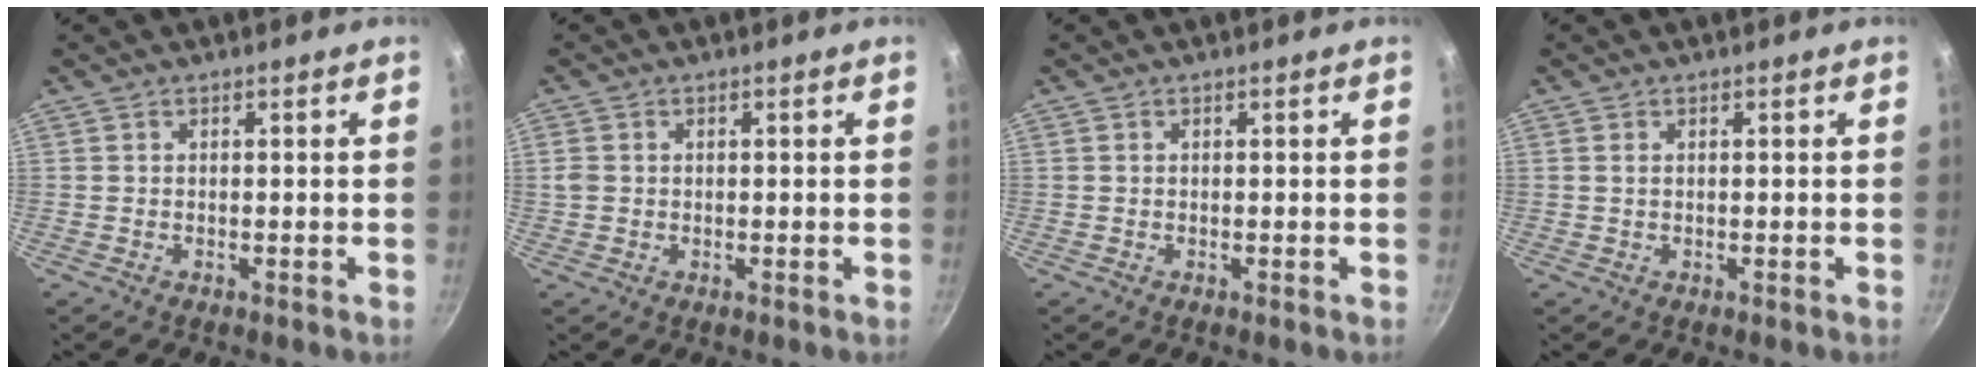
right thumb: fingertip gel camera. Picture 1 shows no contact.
{"total": 2.2, "force": [0.2, 2.0, 1.1], "torque": [-0.018, 0.003, 0.004]}
{"total": 0.0}
{"total": 0.7, "force": [0.2, 0.4, 0.5], "torque": [-0.010, 0.001, 0.003]}